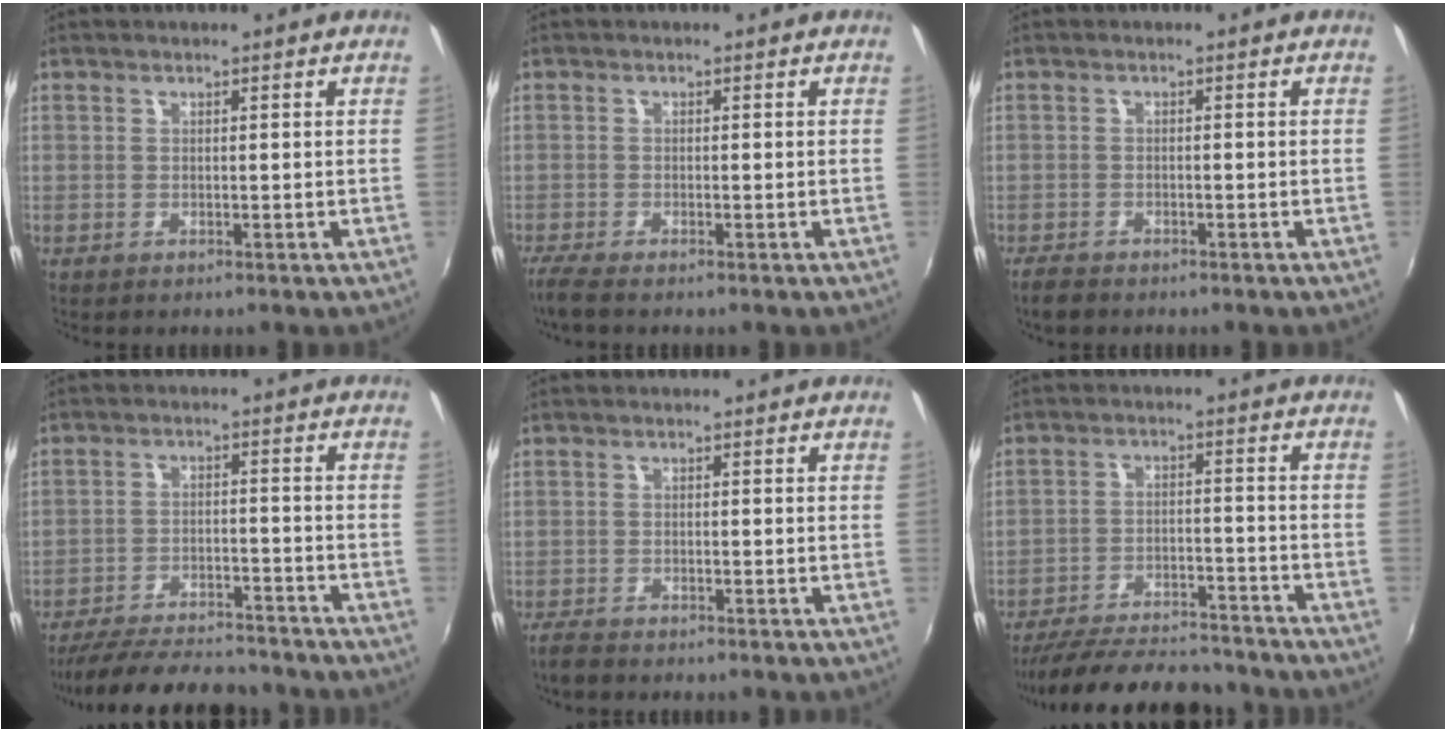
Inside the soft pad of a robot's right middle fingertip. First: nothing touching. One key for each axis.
{"total": 2.6, "fx": -2.1, "fy": -0.1, "fz": 1.6, "tx": -0.044, "ty": -0.011, "tz": -0.045}
{"total": 2.7, "fx": -2.3, "fy": 0.9, "fz": 1.1, "tx": -0.033, "ty": -0.010, "tz": -0.046}
{"total": 16.8, "fx": -14.8, "fy": 4.0, "fz": 6.9, "tx": -0.147, "ty": -0.011, "tz": -0.219}
{"total": 2.3, "fx": -2.1, "fy": 0.3, "fz": 0.9, "tx": -0.026, "ty": -0.011, "tz": -0.045}
{"total": 18.8, "fx": -16.6, "fy": 4.6, "fz": 7.6, "tx": -0.157, "ty": -0.011, "tz": -0.241}